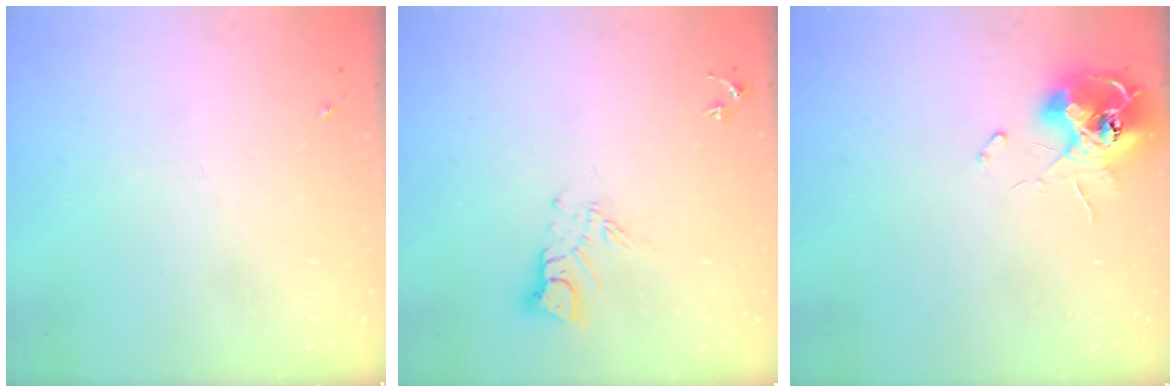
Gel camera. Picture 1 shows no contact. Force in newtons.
{"total": 6.7, "press": 6.7, "slide": 0.6}
{"total": 11.6, "press": 11.6, "slide": 1.1}